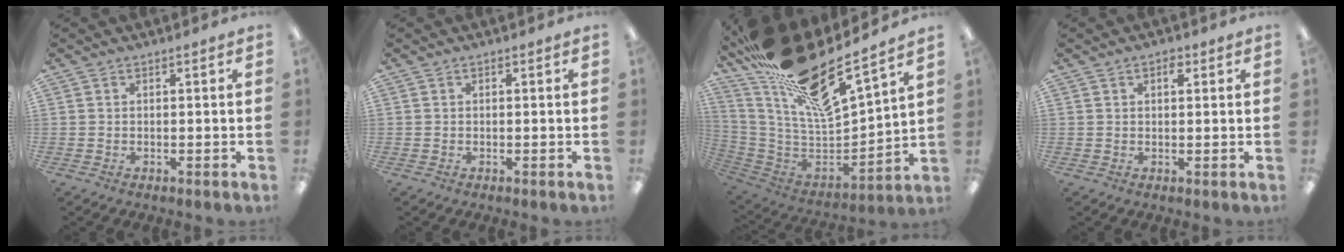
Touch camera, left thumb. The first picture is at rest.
{"total": 0.0}
{"total": 23.8, "force": [17.7, 6.1, 14.7], "torque": [-0.254, -0.119, 0.299]}
{"total": 2.2, "force": [1.2, 1.2, 1.4], "torque": [-0.014, -0.002, 0.017]}